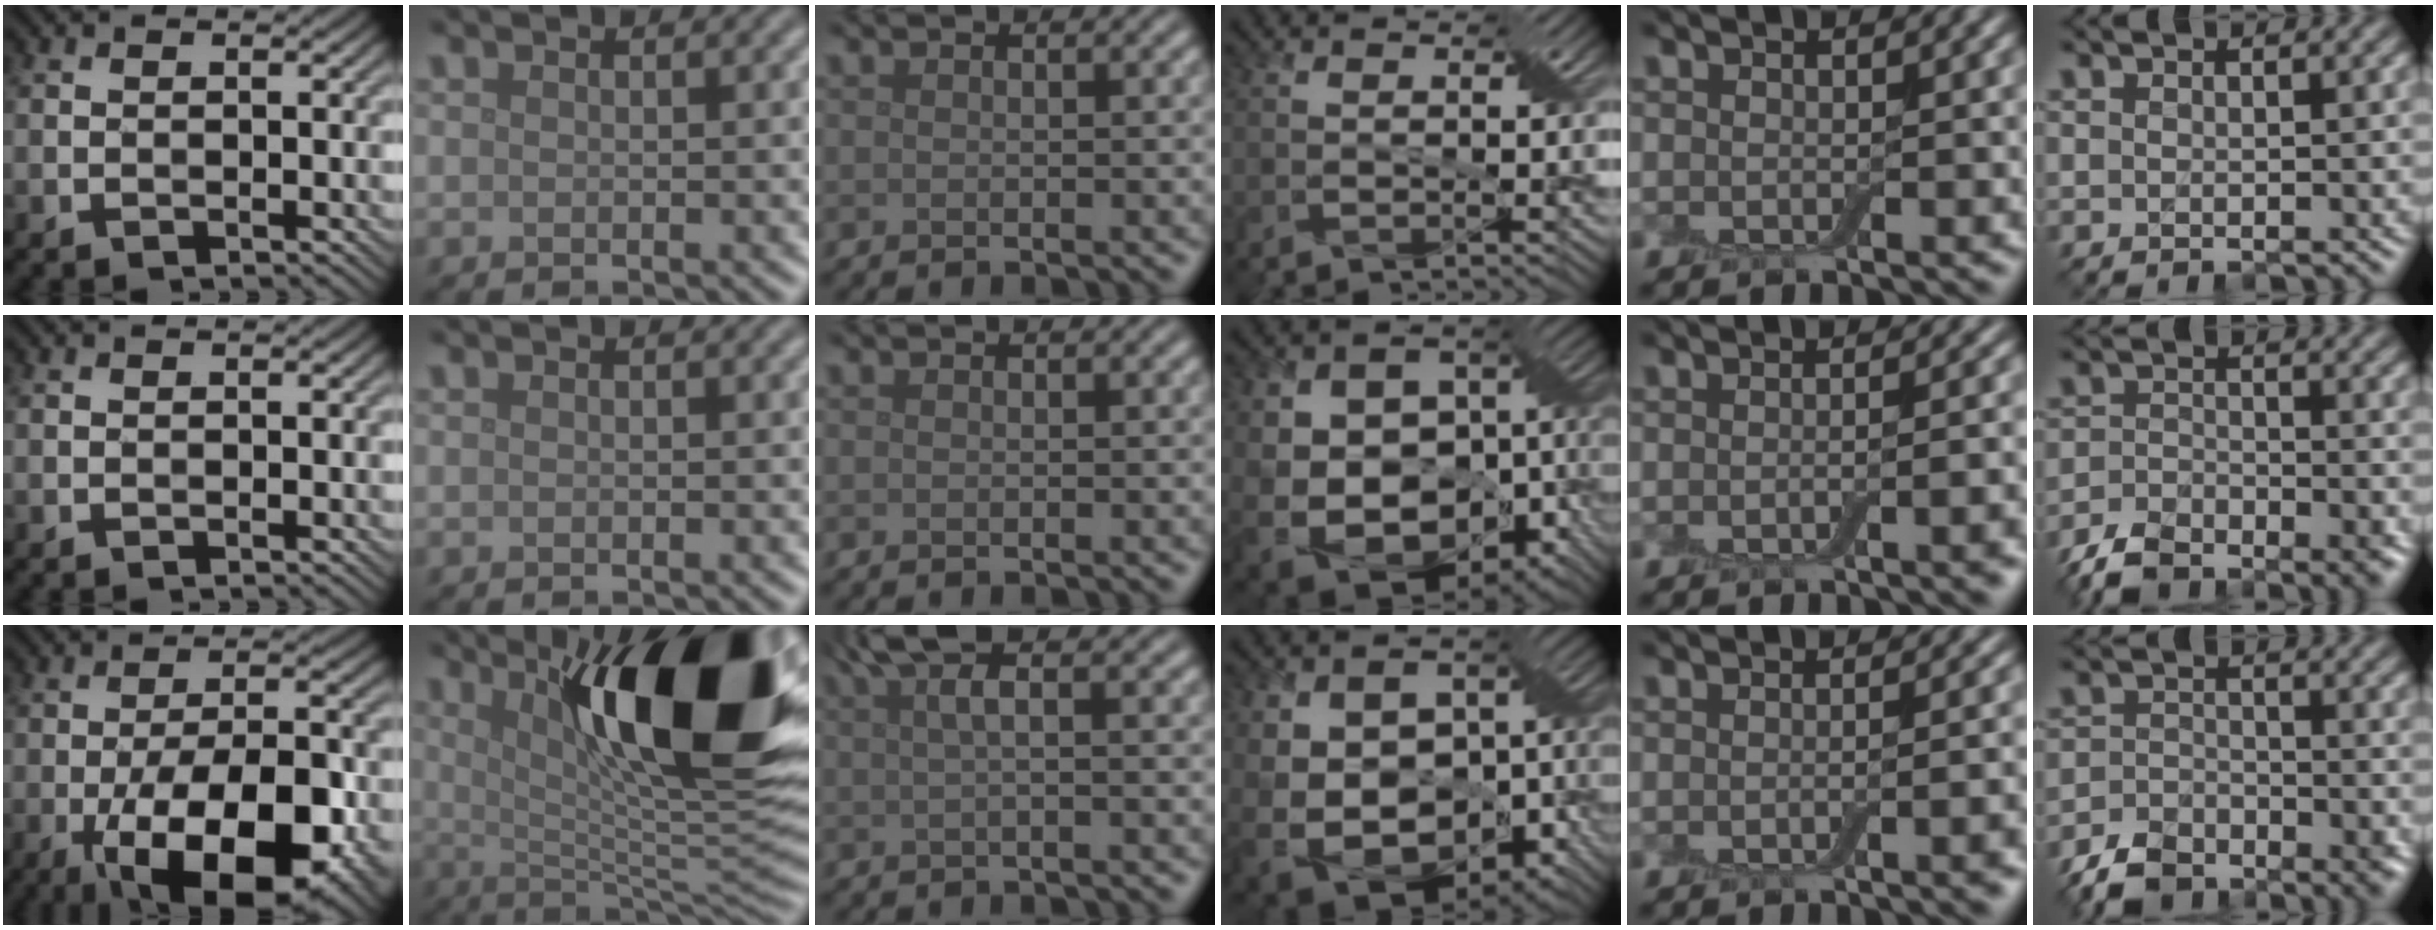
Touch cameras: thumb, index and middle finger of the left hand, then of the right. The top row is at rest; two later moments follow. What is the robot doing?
{"motion": "insert", "object": "backpack"}